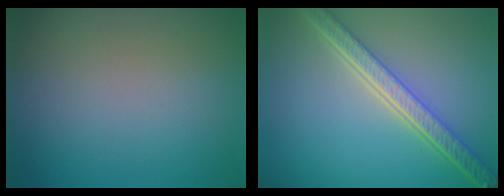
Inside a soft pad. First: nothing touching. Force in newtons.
{"total": 6.0, "press": 4.6, "slide": 3.9}